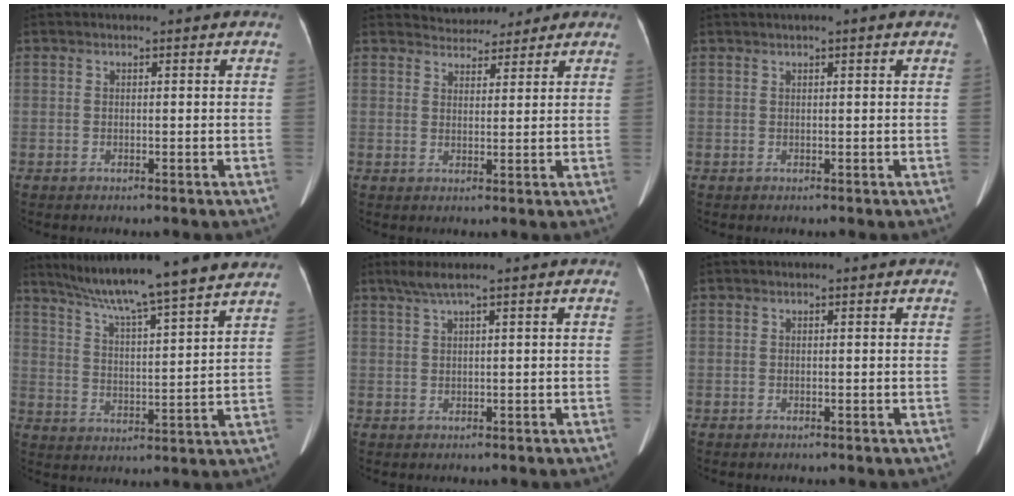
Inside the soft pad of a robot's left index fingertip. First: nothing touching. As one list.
[{"total": 5.9, "force": [5.4, 2.3, 0.9], "torque": [-0.011, 0.017, 0.074]}, {"total": 1.6, "force": [1.0, -0.2, 1.2], "torque": [-0.021, 0.014, 0.018]}, {"total": 18.0, "force": [15.8, -0.7, 8.7], "torque": [-0.144, 0.005, 0.230]}, {"total": 2.3, "force": [1.4, -0.4, 1.8], "torque": [-0.051, 0.016, 0.037]}, {"total": 0.0}]